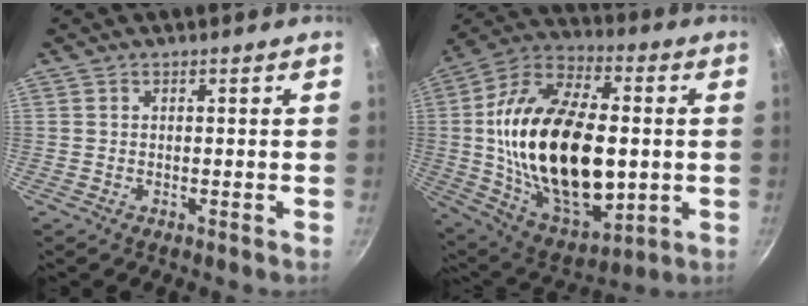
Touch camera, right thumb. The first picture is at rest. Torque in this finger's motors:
{"motor_torque": [-0.84, 2.86, 2.77, 0.00, 0.38]}